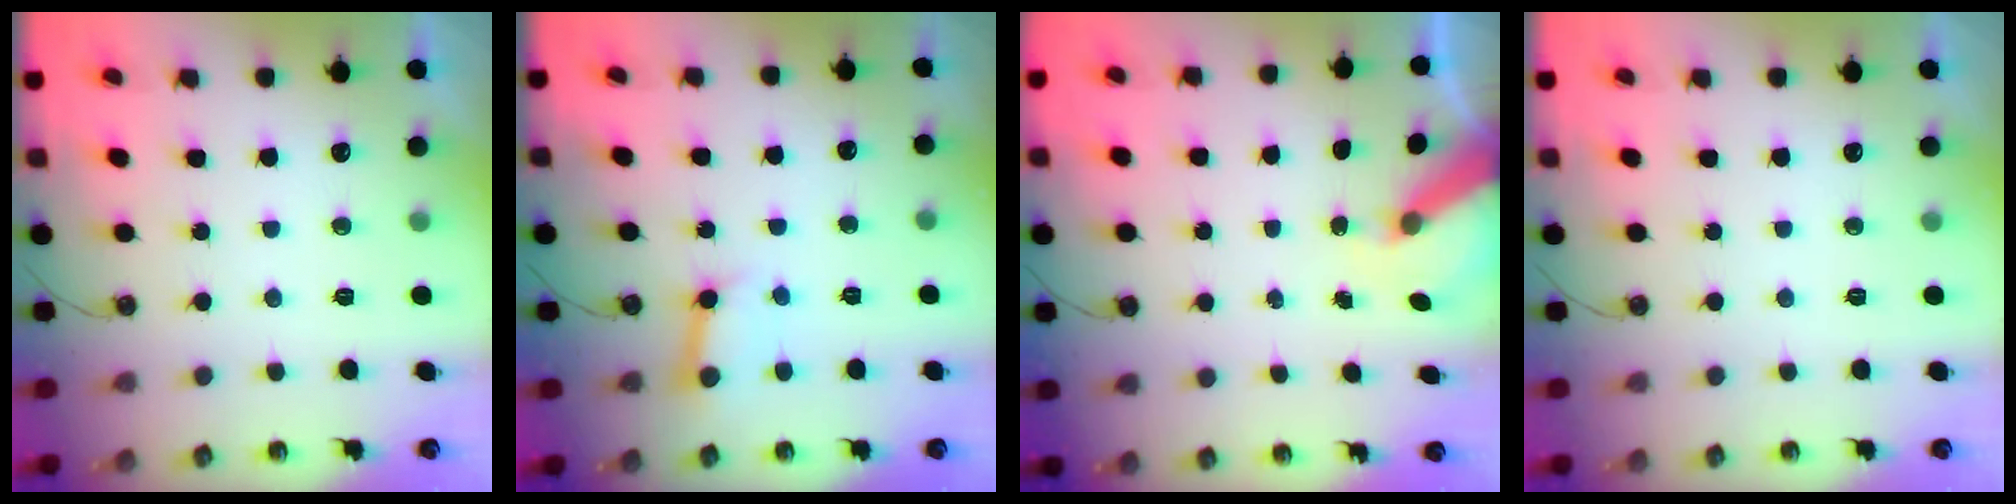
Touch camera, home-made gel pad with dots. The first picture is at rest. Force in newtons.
{"total": 5.1, "press": 5.0, "slide": 0.7}
{"total": 6.1, "press": 6.1, "slide": 0.4}
{"total": 0.0}